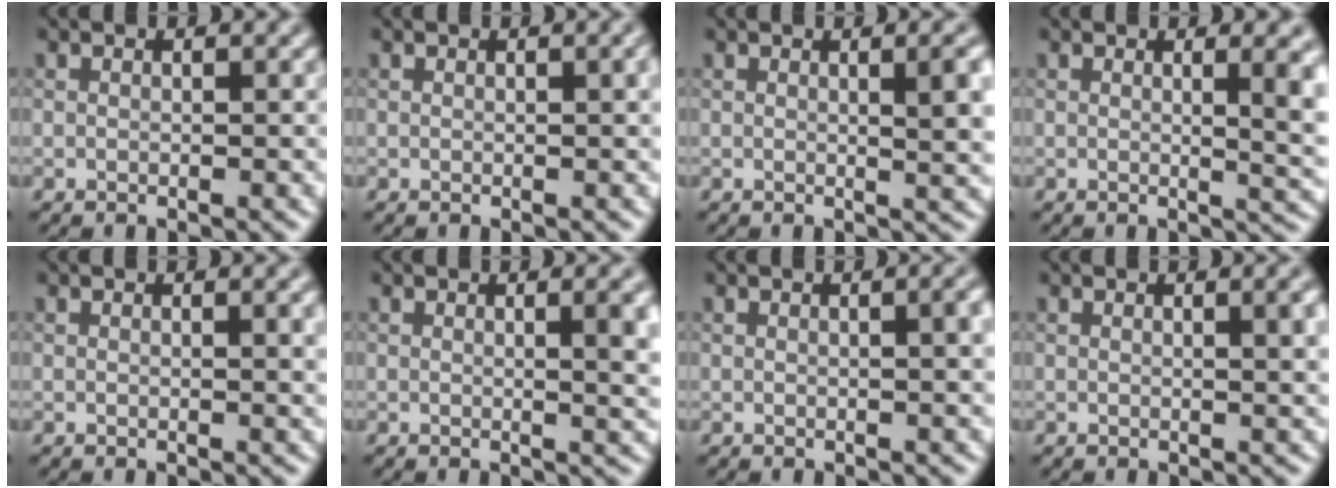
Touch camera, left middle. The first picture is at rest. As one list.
[{"total": 1.6, "force": [0.3, 0.4, 1.5], "torque": [-0.017, 0.004, 0.002]}, {"total": 4.5, "force": [0.9, 1.4, 4.1], "torque": [-0.040, 0.010, 0.009]}, {"total": 4.5, "force": [0.7, 1.6, 4.2], "torque": [-0.034, 0.001, 0.009]}, {"total": 1.9, "force": [0.5, 0.5, 1.7], "torque": [-0.018, 0.003, 0.004]}, {"total": 4.2, "force": [0.7, 1.3, 4.0], "torque": [-0.039, 0.009, 0.005]}, {"total": 3.0, "force": [0.4, 1.0, 2.8], "torque": [-0.030, 0.006, 0.003]}, {"total": 3.6, "force": [1.0, 1.2, 3.2], "torque": [-0.031, 0.008, 0.010]}]